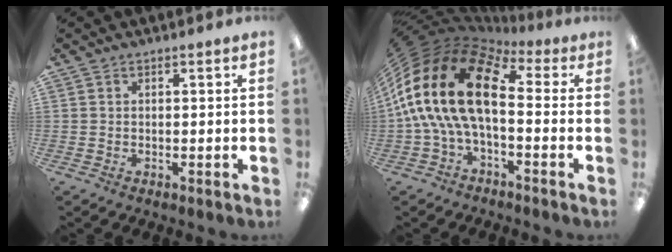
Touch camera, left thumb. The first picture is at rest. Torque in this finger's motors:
{"motor_torque": [0.08, 1.95, 1.69, -1.08, 1.05]}